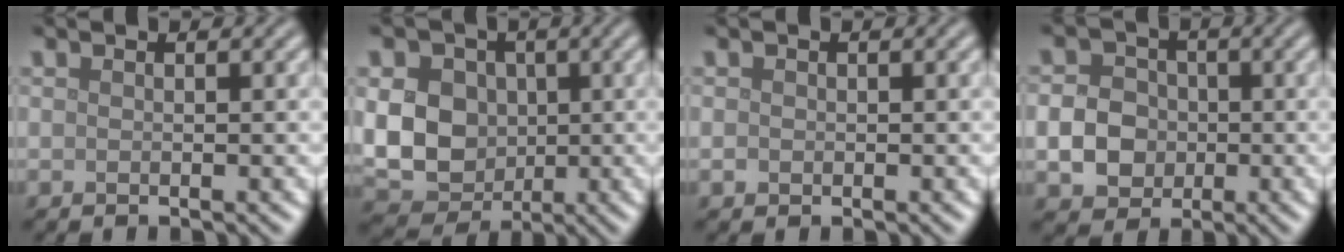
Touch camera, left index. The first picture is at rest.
{"total": 10.9, "force": [0.8, 9.2, 5.8], "torque": [-0.100, 0.017, -0.008]}
{"total": 0.5, "force": [-0.1, 0.5, 0.2], "torque": [0.000, -0.003, -0.003]}
{"total": 4.1, "force": [-0.7, 3.5, 1.9], "torque": [-0.034, 0.003, -0.018]}